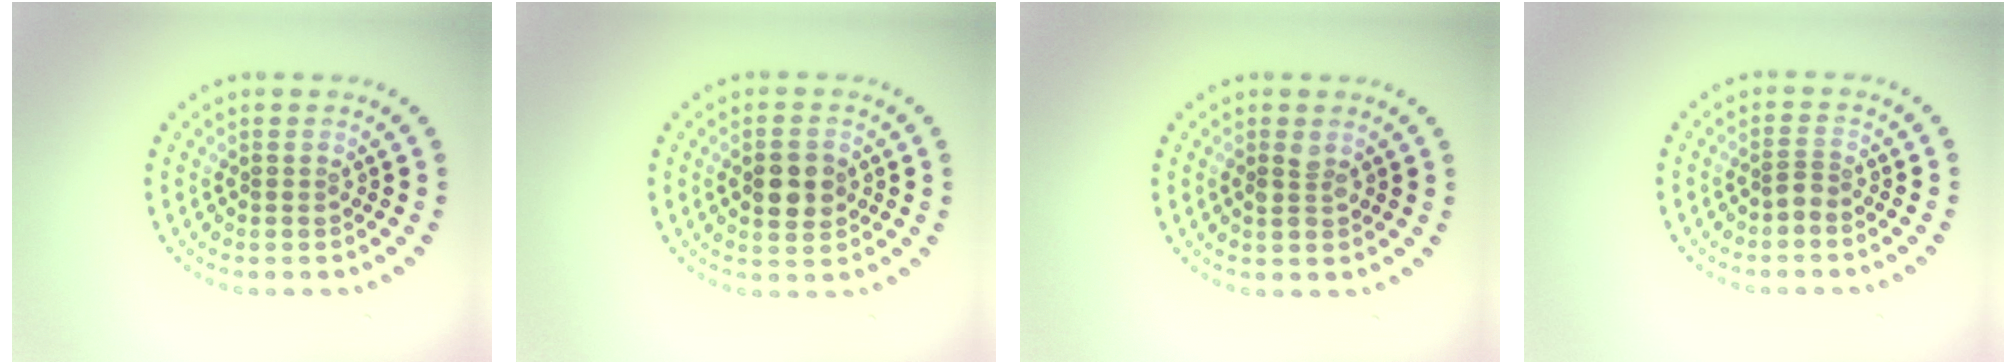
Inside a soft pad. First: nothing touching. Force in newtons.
{"total": 3.7, "press": 3.7, "slide": 0.1}
{"total": 1.2, "press": 1.2, "slide": 0.2}
{"total": 1.0, "press": 0.6, "slide": 0.8}